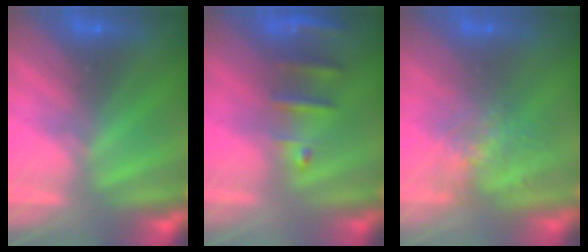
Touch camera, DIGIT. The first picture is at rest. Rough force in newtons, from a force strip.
{"total": 2.6}
{"total": 8.3}